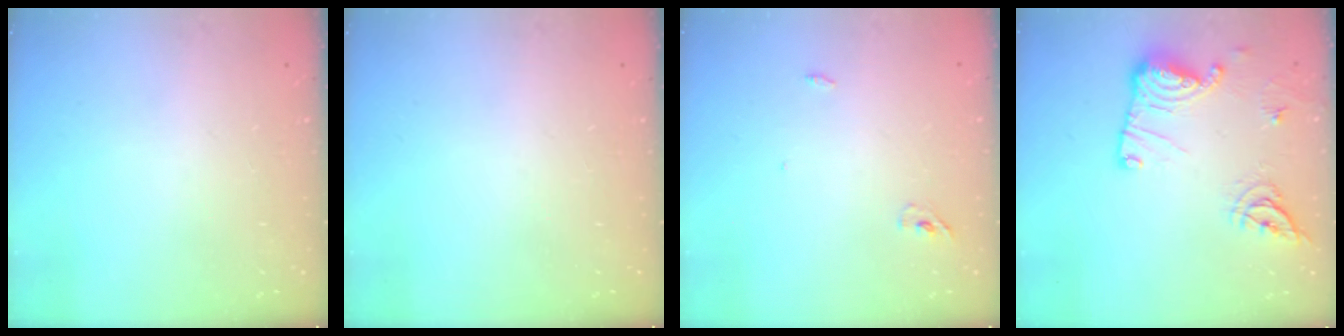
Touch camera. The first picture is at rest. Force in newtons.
{"total": 0.0}
{"total": 6.0, "press": 2.8, "slide": 5.3}
{"total": 14.9, "press": 14.9, "slide": 0.4}